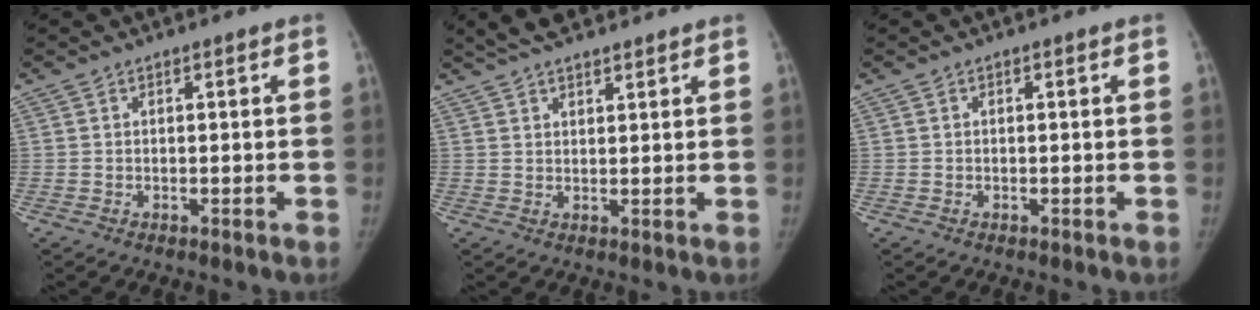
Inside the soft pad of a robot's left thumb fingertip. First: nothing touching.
{"total": 7.8, "force": [6.3, 2.6, 3.8], "torque": [-0.049, 0.004, 0.110]}
{"total": 0.0}